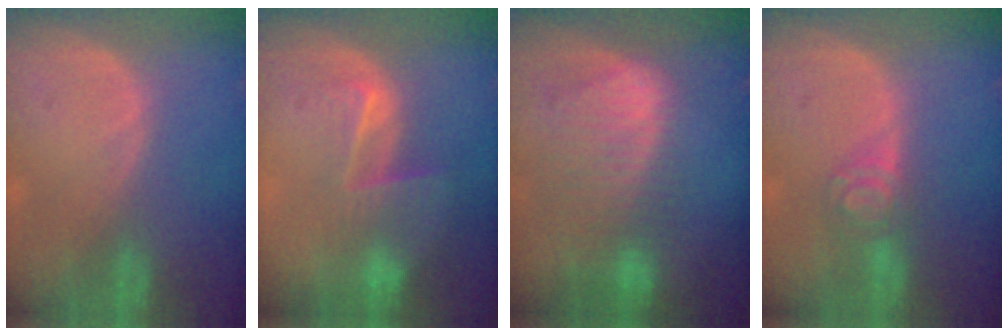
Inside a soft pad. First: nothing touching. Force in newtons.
{"total": 6.6, "press": 5.6, "slide": 3.6}
{"total": 9.1, "press": 8.0, "slide": 4.4}
{"total": 4.1, "press": 4.0, "slide": 0.9}